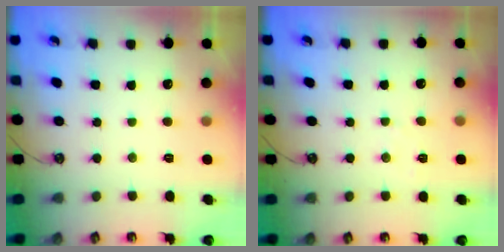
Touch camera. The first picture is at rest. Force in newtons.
{"total": 3.9, "press": 3.9, "slide": 0.5}